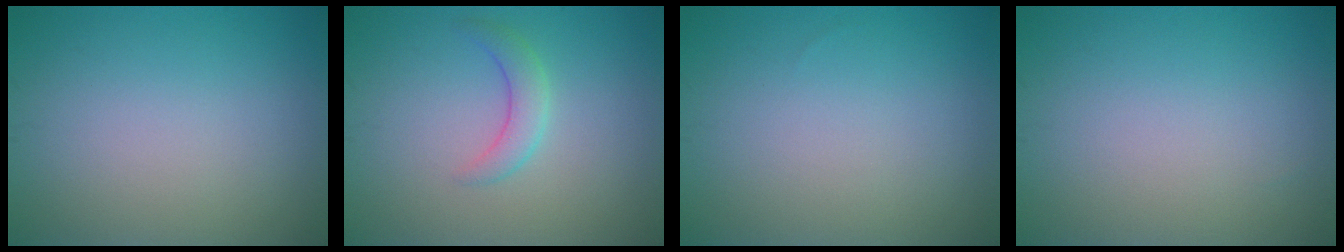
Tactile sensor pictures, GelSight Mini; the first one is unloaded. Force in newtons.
{"total": 2.1, "press": 2.1, "slide": 0.1}
{"total": 0.0}
{"total": 0.0}